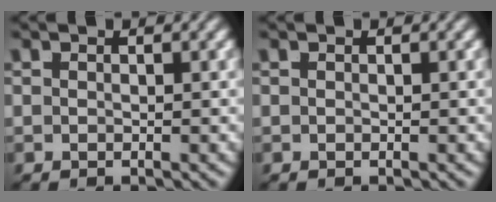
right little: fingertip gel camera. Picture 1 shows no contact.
{"total": 0.0}